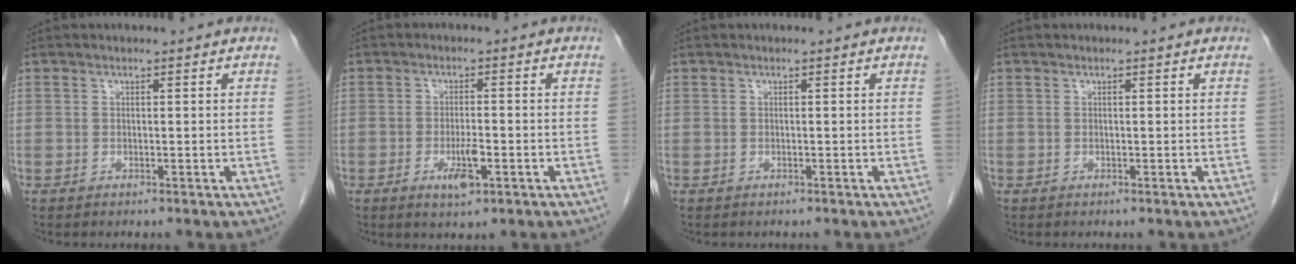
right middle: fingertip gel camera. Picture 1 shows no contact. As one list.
[{"total": 4.2, "force": [-1.7, 1.0, 3.7], "torque": [-0.068, -0.002, -0.026]}, {"total": 0.0}, {"total": 0.0}]